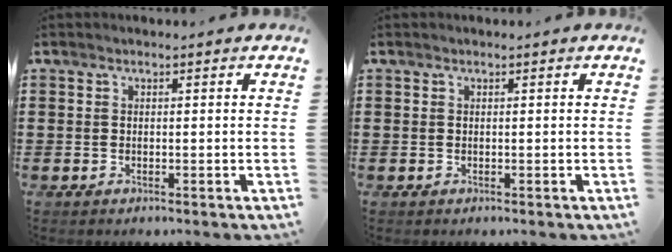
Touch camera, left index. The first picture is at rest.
{"total": 0.0}